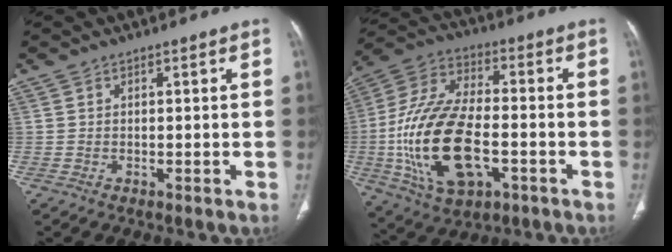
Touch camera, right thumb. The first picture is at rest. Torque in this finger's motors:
{"motor_torque": [3.92, 1.08, 2.51, -0.26, 0.77]}